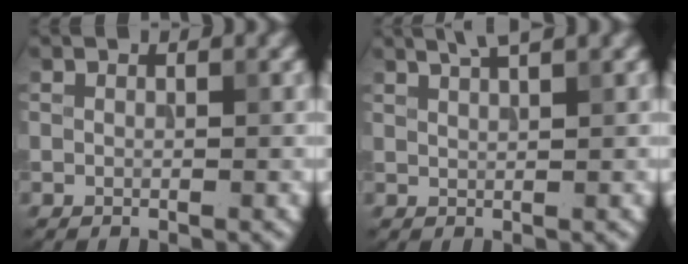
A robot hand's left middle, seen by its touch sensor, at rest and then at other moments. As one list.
[{"total": 2.7, "force": [2.0, 0.6, 1.7], "torque": [-0.009, 0.010, 0.017]}]